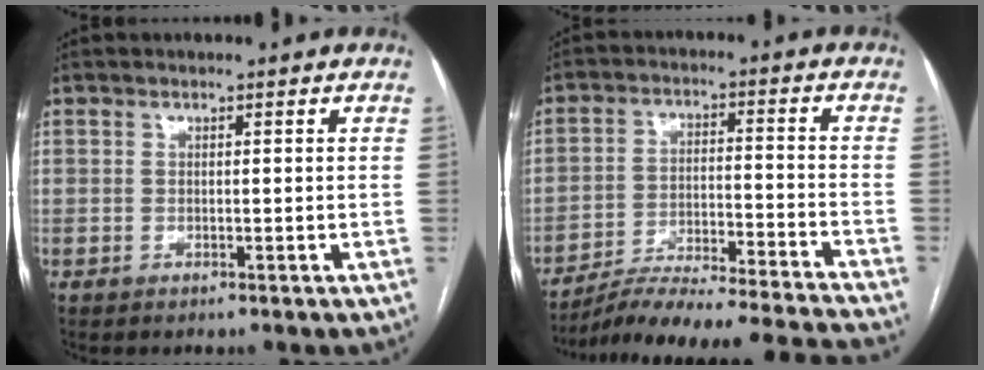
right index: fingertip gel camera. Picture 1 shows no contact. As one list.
[{"total": 20.7, "force": [-19.5, -1.4, 7.0], "torque": [-0.095, -0.025, -0.289]}]